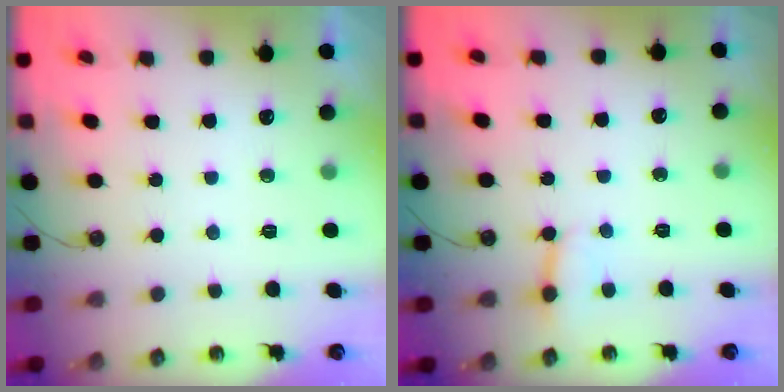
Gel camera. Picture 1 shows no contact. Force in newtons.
{"total": 3.7, "press": 3.6, "slide": 0.4}